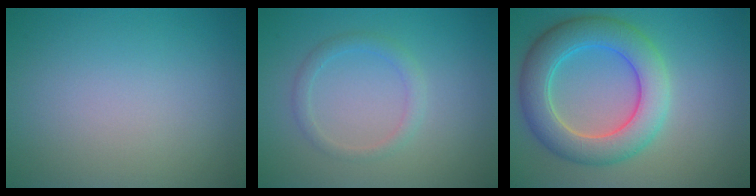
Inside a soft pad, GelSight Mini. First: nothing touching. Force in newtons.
{"total": 1.6, "press": 1.6, "slide": 0.0}
{"total": 6.8, "press": 6.8, "slide": 0.2}